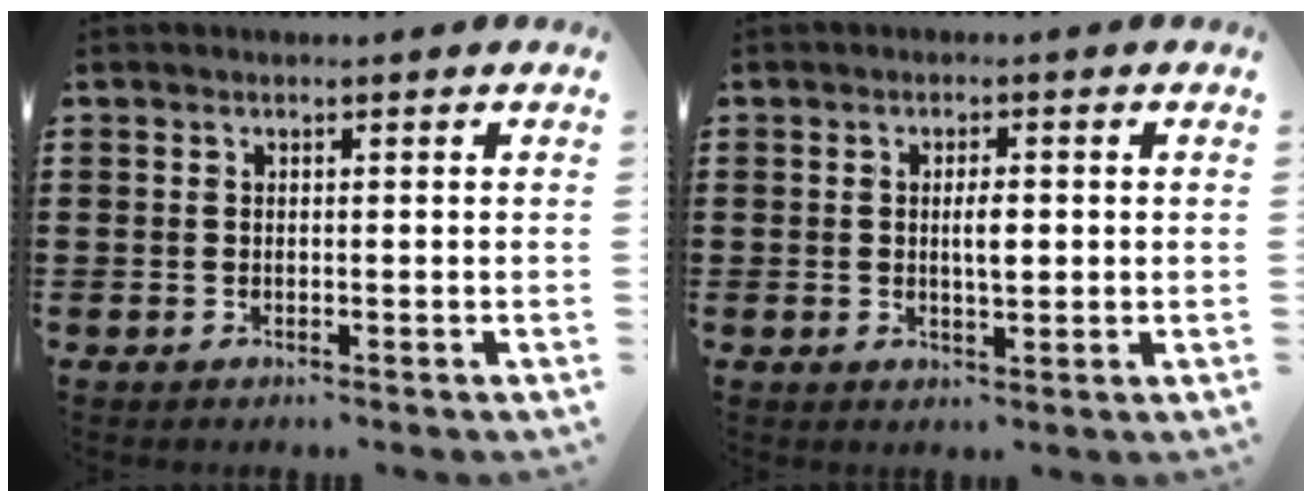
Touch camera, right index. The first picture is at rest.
{"total": 3.3, "force": [0.1, 0.9, 3.1], "torque": [-0.052, -0.003, -0.001]}